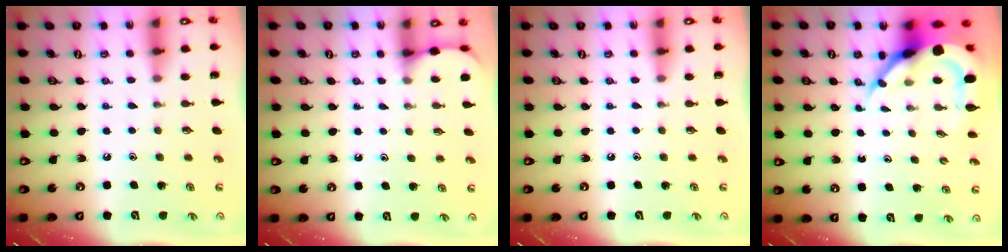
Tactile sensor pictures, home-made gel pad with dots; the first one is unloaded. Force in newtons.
{"total": 2.4, "press": 2.4, "slide": 0.2}
{"total": 0.0}
{"total": 9.9, "press": 9.8, "slide": 1.2}